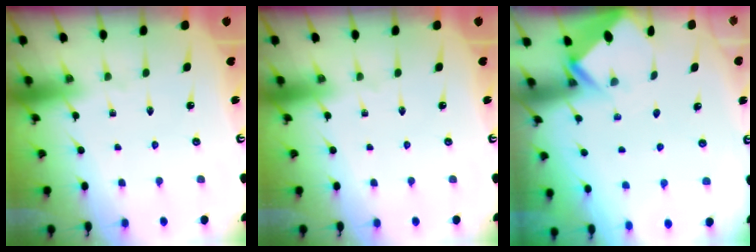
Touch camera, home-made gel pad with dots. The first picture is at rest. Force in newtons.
{"total": 0.0}
{"total": 2.9, "press": 2.9, "slide": 0.2}